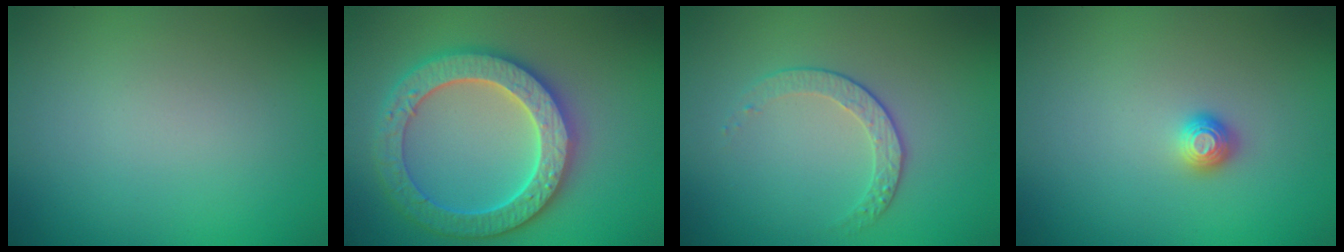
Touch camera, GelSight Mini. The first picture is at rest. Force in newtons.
{"total": 6.4, "press": 6.2, "slide": 1.3}
{"total": 1.8, "press": 1.3, "slide": 1.3}
{"total": 1.1, "press": 1.0, "slide": 0.4}